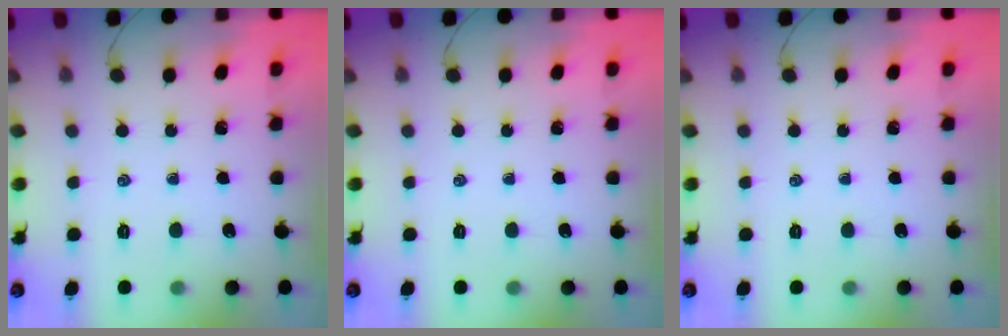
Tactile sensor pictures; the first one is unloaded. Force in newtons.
{"total": 0.0}
{"total": 0.0}